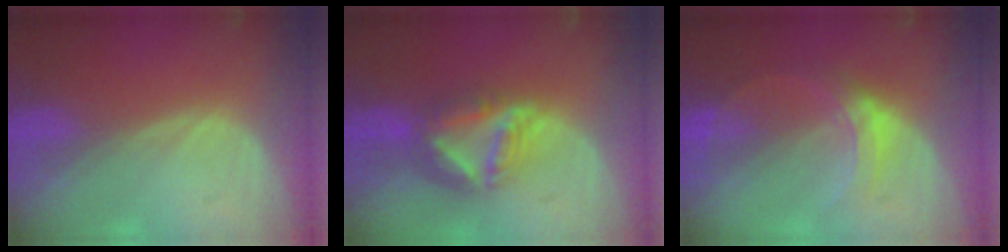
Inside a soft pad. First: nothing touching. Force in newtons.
{"total": 7.9, "press": 6.8, "slide": 4.0}
{"total": 5.1, "press": 4.9, "slide": 1.5}